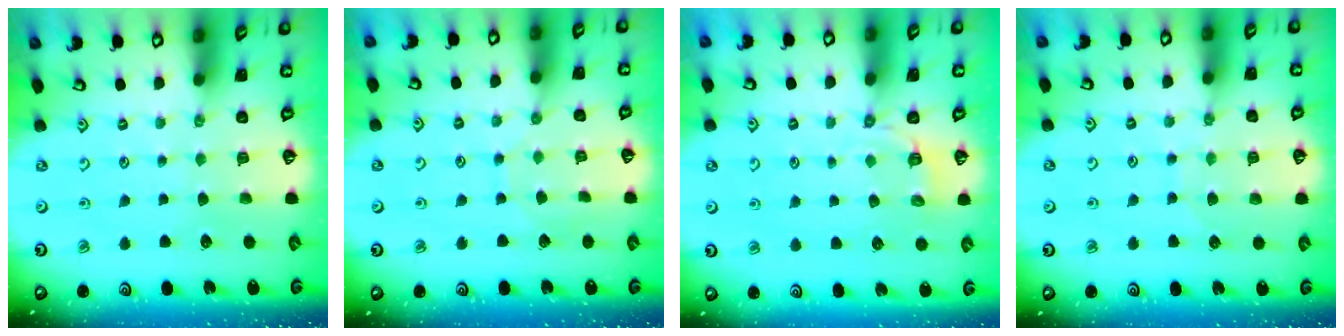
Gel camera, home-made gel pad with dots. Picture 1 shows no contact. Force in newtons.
{"total": 5.7, "press": 5.7, "slide": 0.2}
{"total": 2.9, "press": 2.0, "slide": 2.1}
{"total": 6.8, "press": 6.7, "slide": 0.4}